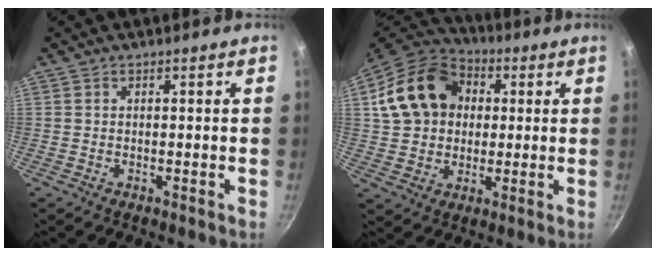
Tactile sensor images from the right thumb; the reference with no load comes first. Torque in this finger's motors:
{"motor_torque": [0.20, 0.24, 0.27, 0.08, 0.15]}